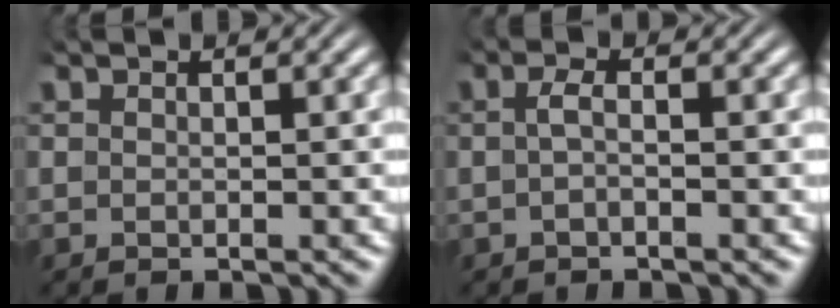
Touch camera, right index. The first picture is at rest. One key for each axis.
{"total": 1.3, "fx": -0.4, "fy": 0.0, "fz": 1.2, "tx": -0.027, "ty": -0.003, "tz": -0.006}